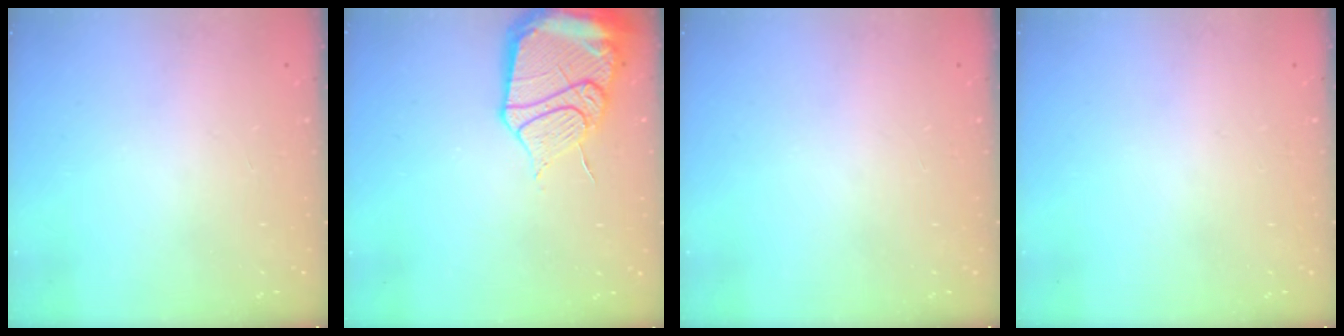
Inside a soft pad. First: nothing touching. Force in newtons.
{"total": 17.6, "press": 17.4, "slide": 2.9}
{"total": 0.0}
{"total": 16.3, "press": 2.3, "slide": 16.2}